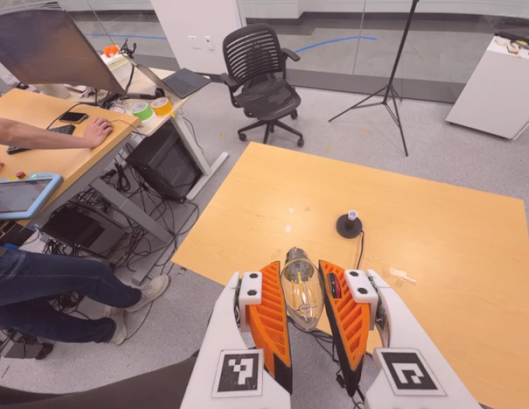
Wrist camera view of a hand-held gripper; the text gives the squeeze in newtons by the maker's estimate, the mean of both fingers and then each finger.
{"total": 10.4, "left": 10.4, "right": 10.4}